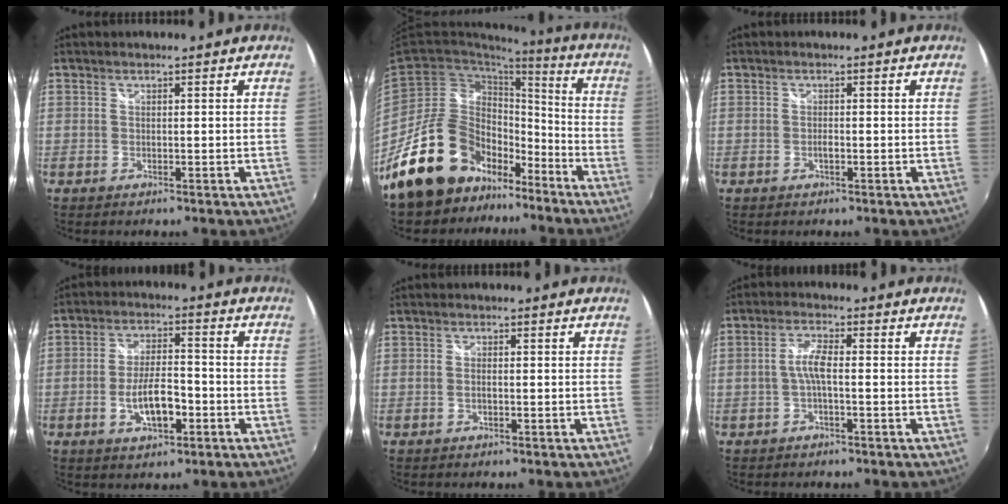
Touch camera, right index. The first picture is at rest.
{"total": 22.1, "force": [-14.8, 13.4, 9.5], "torque": [-0.197, 0.035, -0.226]}
{"total": 0.9, "force": [-0.4, 0.3, 0.7], "torque": [-0.014, 0.002, -0.007]}
{"total": 8.1, "force": [-2.9, 3.0, 6.9], "torque": [-0.134, 0.001, -0.044]}
{"total": 1.0, "force": [-0.3, 0.4, 0.8], "torque": [-0.019, 0.001, -0.007]}
{"total": 3.4, "force": [-0.7, 0.4, 3.3], "torque": [-0.072, 0.011, -0.013]}